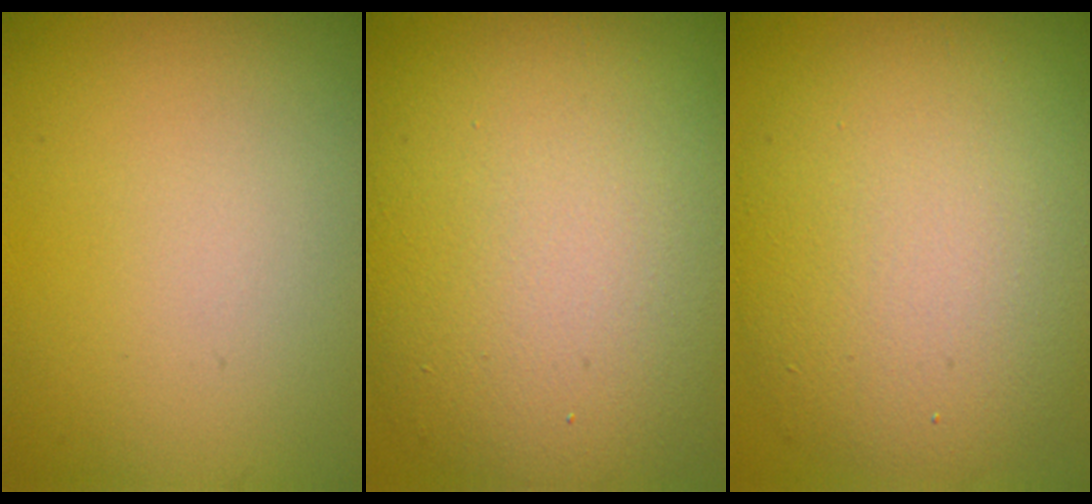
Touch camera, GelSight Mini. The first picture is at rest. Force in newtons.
{"total": 13.9, "press": 13.9, "slide": 1.1}
{"total": 10.1, "press": 10.1, "slide": 0.7}